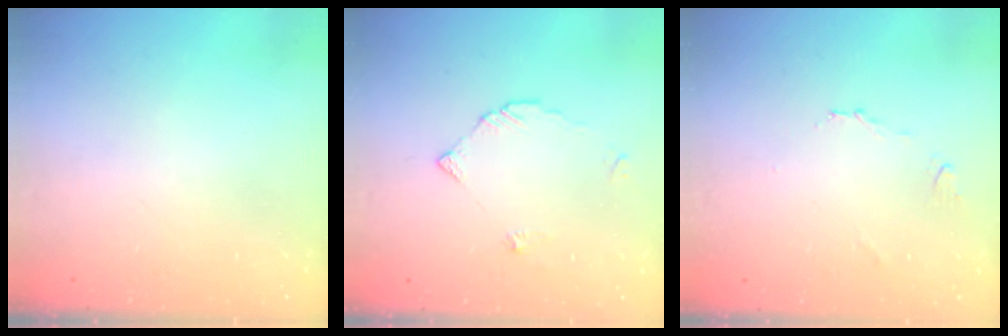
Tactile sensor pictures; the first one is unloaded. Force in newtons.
{"total": 3.2, "press": 3.1, "slide": 0.4}
{"total": 2.7, "press": 2.6, "slide": 0.6}